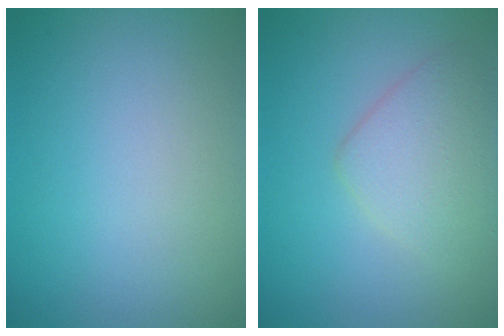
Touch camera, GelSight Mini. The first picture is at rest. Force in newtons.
{"total": 3.4, "press": 3.4, "slide": 0.1}